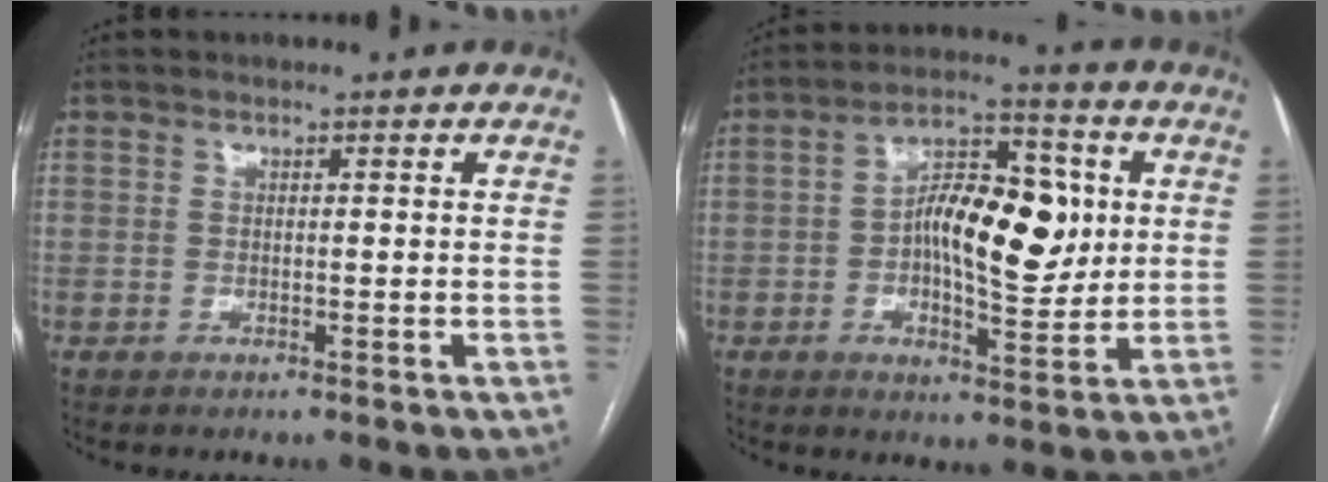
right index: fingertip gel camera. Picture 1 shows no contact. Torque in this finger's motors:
{"motor_torque": [0.89, -0.31, 0.62, 0.13]}